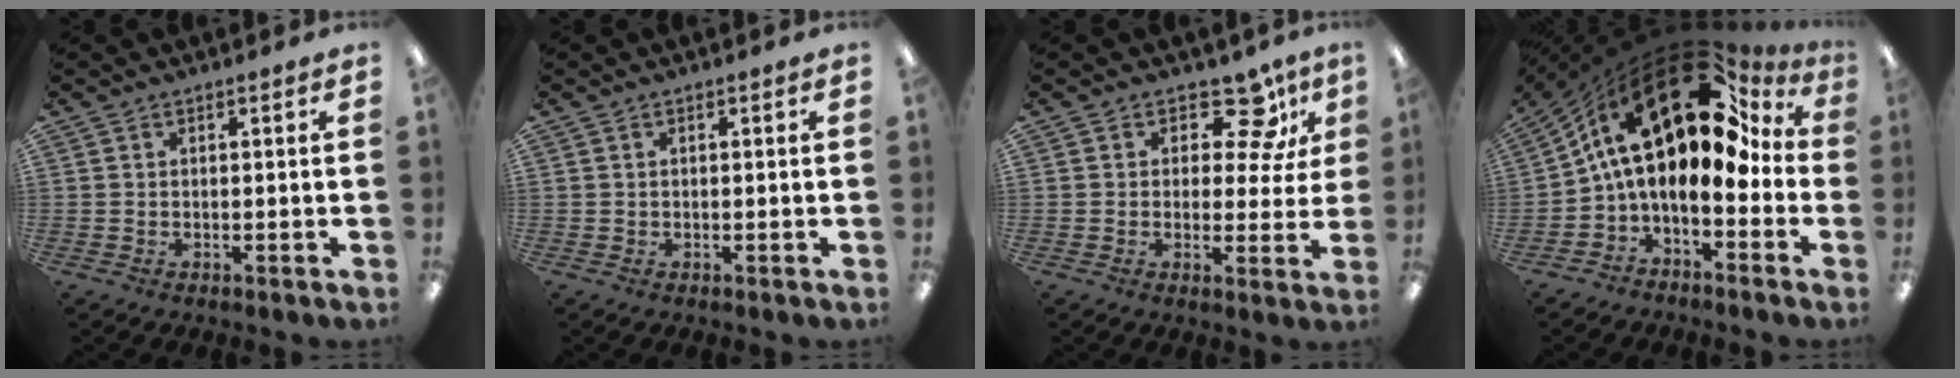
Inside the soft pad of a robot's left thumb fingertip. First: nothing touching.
{"total": 0.0}
{"total": 10.3, "force": [5.6, 5.8, 6.4], "torque": [-0.080, -0.034, 0.094]}
{"total": 23.7, "force": [8.5, 10.7, 19.4], "torque": [-0.334, -0.061, 0.137]}